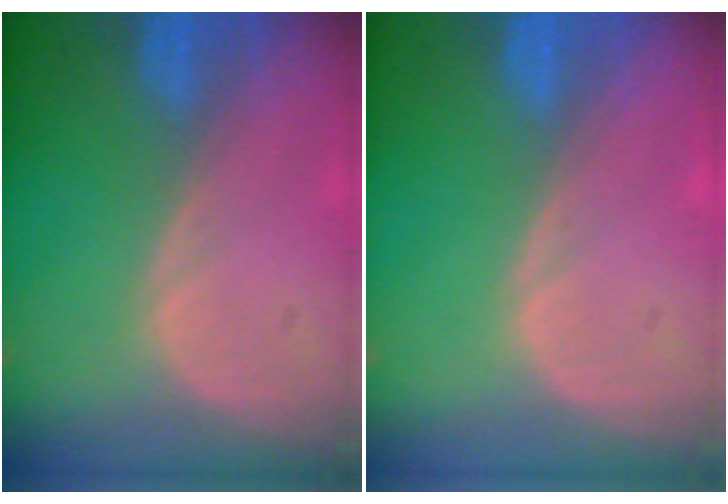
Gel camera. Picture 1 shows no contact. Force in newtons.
{"total": 0.0}